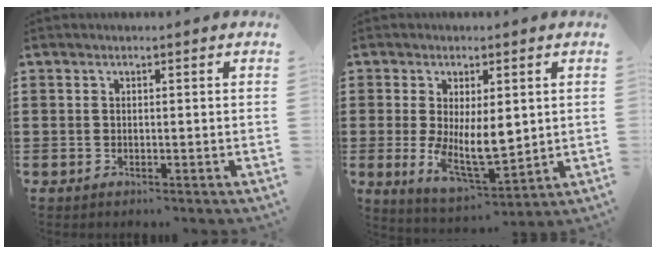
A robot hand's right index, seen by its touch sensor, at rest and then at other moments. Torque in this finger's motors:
{"motor_torque": [1.93, -0.20, 0.65, 0.21]}